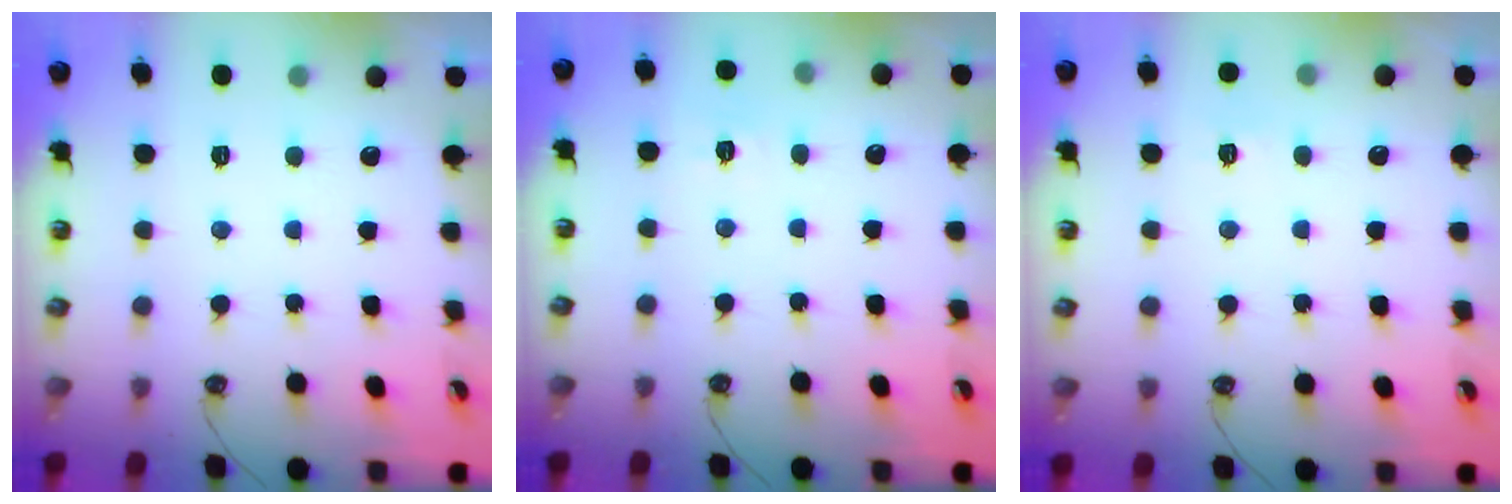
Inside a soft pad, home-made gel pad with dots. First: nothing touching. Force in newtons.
{"total": 5.7, "press": 5.7, "slide": 0.6}
{"total": 5.1, "press": 5.1, "slide": 0.4}